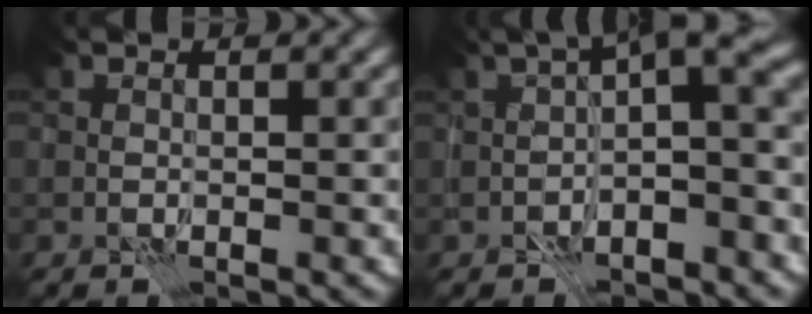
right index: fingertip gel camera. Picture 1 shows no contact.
{"total": 6.3, "force": [-0.8, 1.7, 6.0], "torque": [-0.077, 0.023, -0.025]}